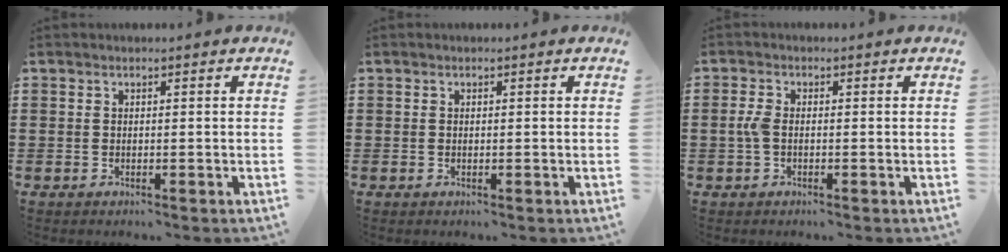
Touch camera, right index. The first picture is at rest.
{"total": 0.0}
{"total": 2.7, "force": [-0.3, 1.4, 2.2], "torque": [-0.060, -0.003, -0.011]}